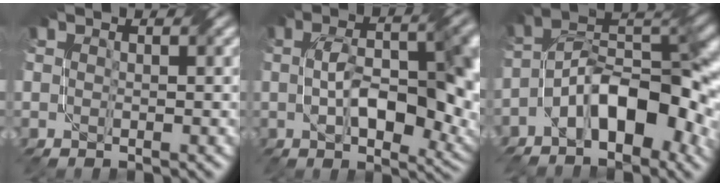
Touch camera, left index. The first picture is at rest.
{"total": 11.9, "force": [-0.4, 5.4, 10.6], "torque": [-0.158, 0.001, -0.004]}
{"total": 10.1, "force": [-4.1, 4.5, 8.1], "torque": [-0.118, 0.021, -0.080]}